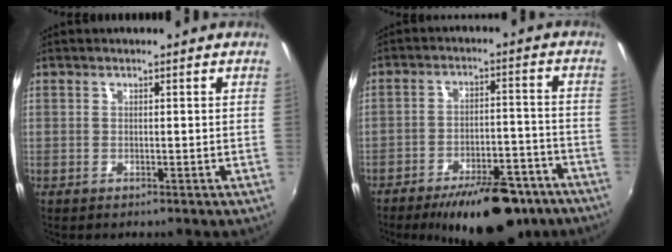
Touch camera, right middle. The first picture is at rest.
{"total": 17.3, "force": [-13.0, 6.2, 9.6], "torque": [-0.150, -0.005, -0.175]}